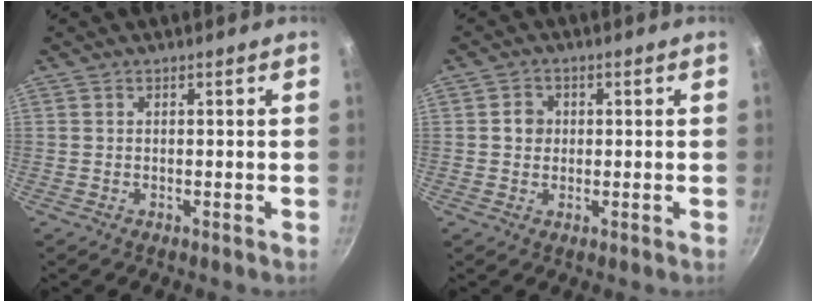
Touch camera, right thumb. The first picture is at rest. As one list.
[{"total": 3.0, "force": [0.2, 2.7, 1.2], "torque": [-0.005, 0.005, -0.001]}]